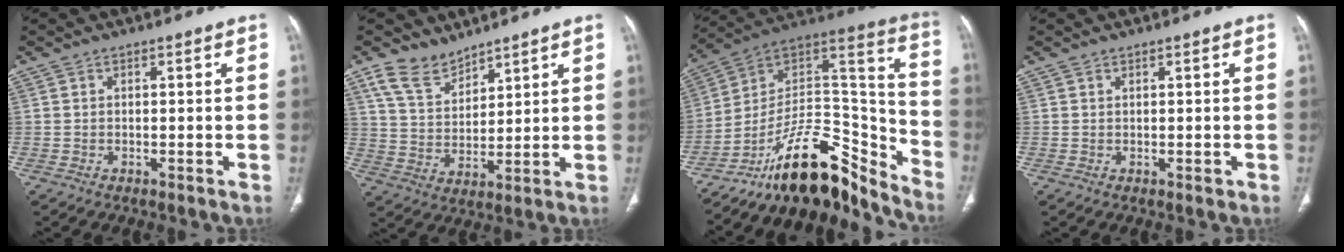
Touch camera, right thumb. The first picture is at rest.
{"total": 8.1, "force": [6.5, 4.3, 2.5], "torque": [-0.033, -0.037, 0.140]}
{"total": 22.1, "force": [-17.9, 7.6, 10.5], "torque": [-0.117, 0.142, -0.298]}
{"total": 0.5, "force": [0.3, 0.4, 0.3], "torque": [-0.003, -0.002, 0.006]}